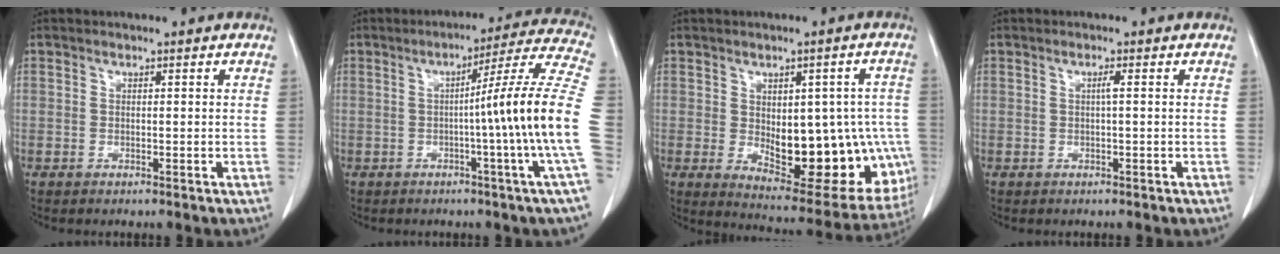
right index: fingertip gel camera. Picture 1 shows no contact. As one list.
[{"total": 15.3, "force": [-2.1, -3.2, 14.8], "torque": [-0.193, 0.001, -0.039]}, {"total": 18.2, "force": [-2.7, 8.7, 15.8], "torque": [-0.164, 0.011, -0.004]}, {"total": 0.9, "force": [0.1, -0.1, 0.8], "torque": [-0.015, 0.002, 0.001]}]